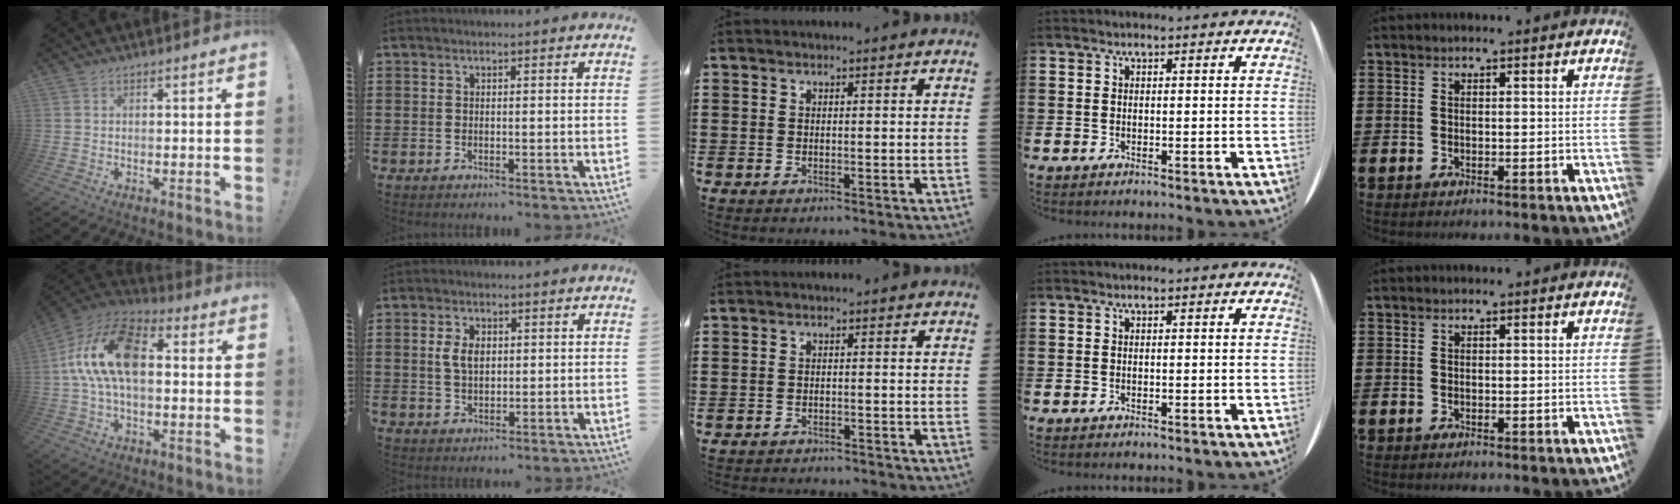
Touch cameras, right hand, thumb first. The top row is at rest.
{"thumb": {"total": 18.3, "force": [2.3, 10.1, 15.1], "torque": [-0.277, 0.010, 0.044]}, "index": {"total": 3.9, "force": [0.7, 2.3, 3.1], "torque": [-0.074, 0.008, 0.009]}, "middle": {"total": 1.6, "force": [-1.5, 0.0, 0.0], "torque": [-0.006, 0.002, -0.033]}}